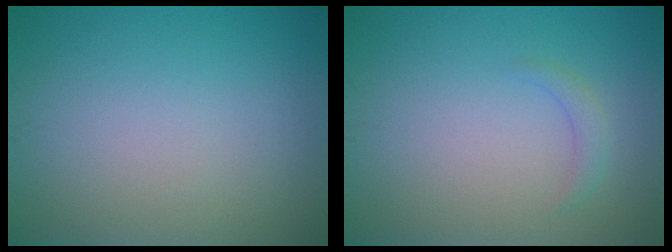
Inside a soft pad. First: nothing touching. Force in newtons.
{"total": 1.1, "press": 1.1, "slide": 0.1}